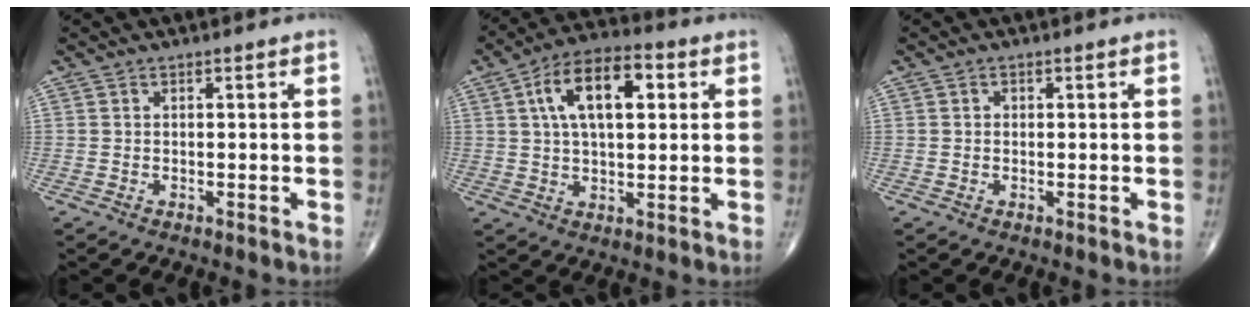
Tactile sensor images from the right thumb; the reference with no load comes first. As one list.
[{"total": 13.7, "force": [3.9, 6.9, 11.3], "torque": [-0.181, 0.014, 0.060]}, {"total": 0.6, "force": [0.0, 0.5, 0.2], "torque": [-0.001, 0.001, -0.001]}]